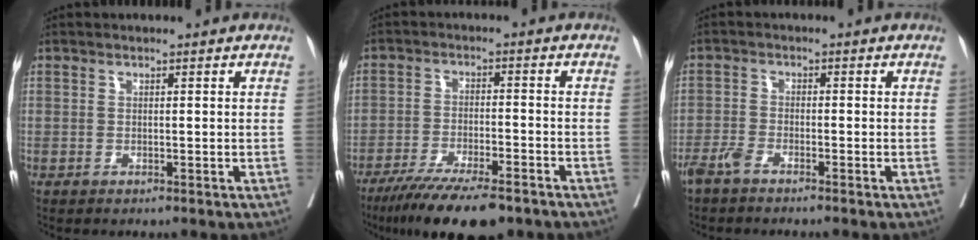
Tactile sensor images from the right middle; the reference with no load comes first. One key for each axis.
{"total": 13.0, "fx": -9.9, "fy": 2.3, "fz": 8.1, "tx": -0.130, "ty": -0.027, "tz": -0.160}
{"total": 2.8, "fx": -2.4, "fy": 0.2, "fz": 1.6, "tx": -0.033, "ty": -0.002, "tz": -0.051}